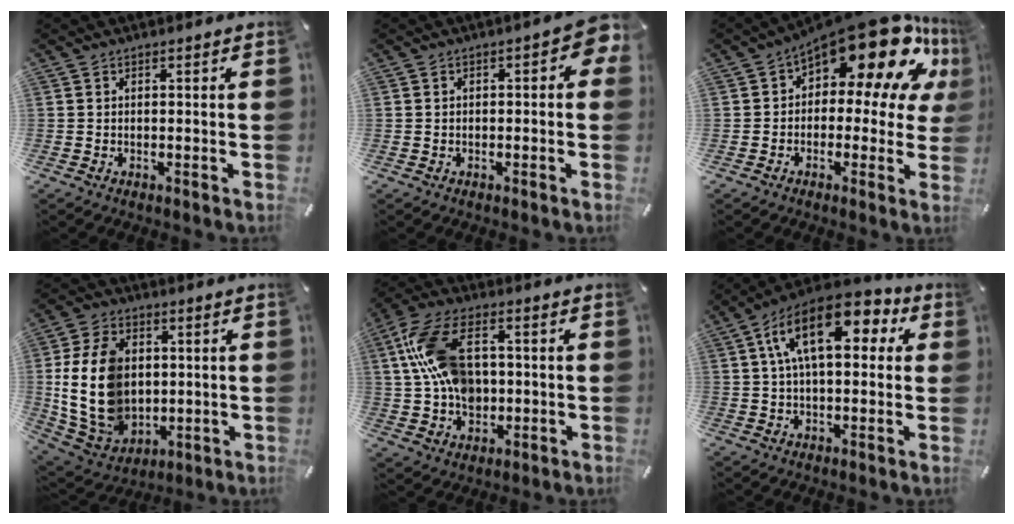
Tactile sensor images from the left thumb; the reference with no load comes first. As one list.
[{"total": 4.1, "force": [0.1, 2.4, 3.4], "torque": [-0.048, 0.006, 0.000]}, {"total": 19.4, "force": [11.2, 8.8, 13.2], "torque": [-0.191, -0.080, 0.189]}, {"total": 17.2, "force": [1.2, 13.3, 10.8], "torque": [-0.245, -0.007, 0.022]}, {"total": 15.5, "force": [1.8, 11.0, 10.7], "torque": [-0.234, 0.017, 0.035]}, {"total": 15.8, "force": [5.7, 7.7, 12.5], "torque": [-0.228, -0.011, 0.095]}]